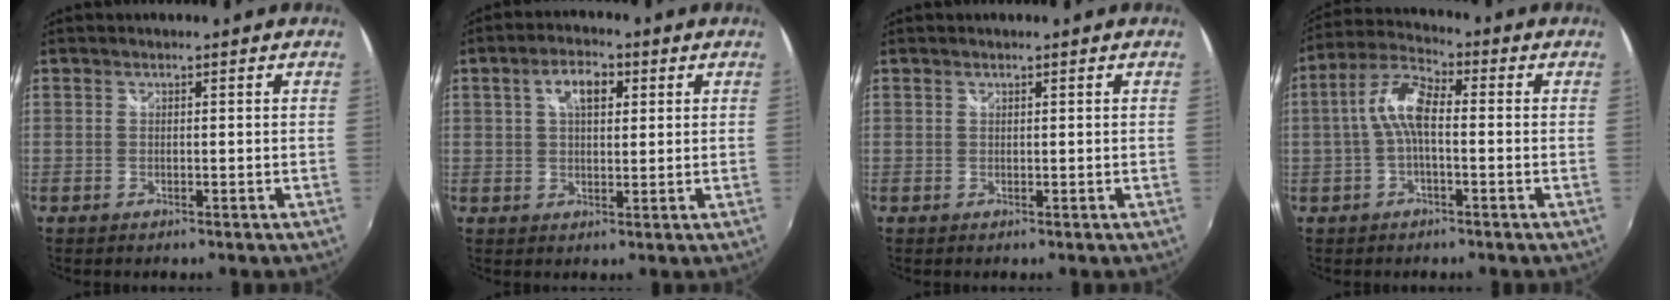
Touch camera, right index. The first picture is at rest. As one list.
[{"total": 6.0, "force": [2.1, 3.2, 4.6], "torque": [-0.079, 0.016, 0.036]}, {"total": 0.0}, {"total": 7.7, "force": [-0.5, 3.0, 7.1], "torque": [-0.153, 0.024, -0.013]}]